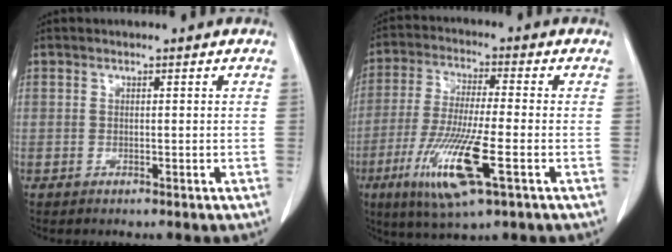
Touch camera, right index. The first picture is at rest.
{"total": 13.3, "force": [-4.9, 1.1, 12.3], "torque": [-0.252, -0.029, -0.088]}